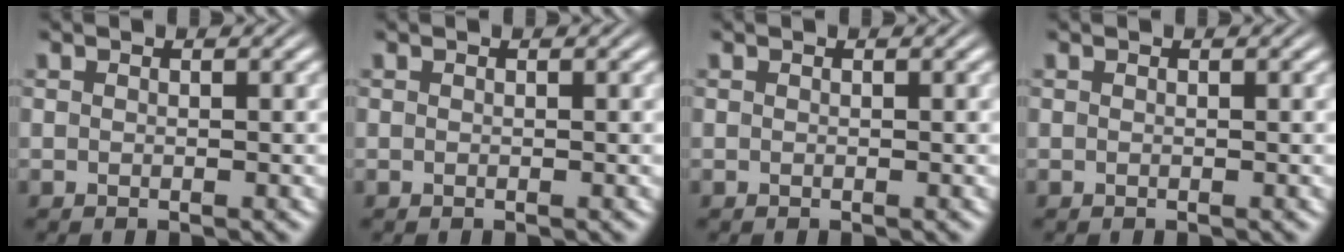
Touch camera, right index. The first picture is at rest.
{"total": 0.0}
{"total": 0.0}
{"total": 0.0}